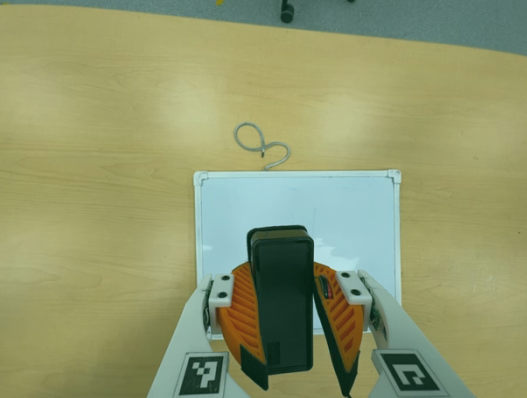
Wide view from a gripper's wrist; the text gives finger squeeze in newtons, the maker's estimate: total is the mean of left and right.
{"total": 9.2, "left": 9.7, "right": 8.8}